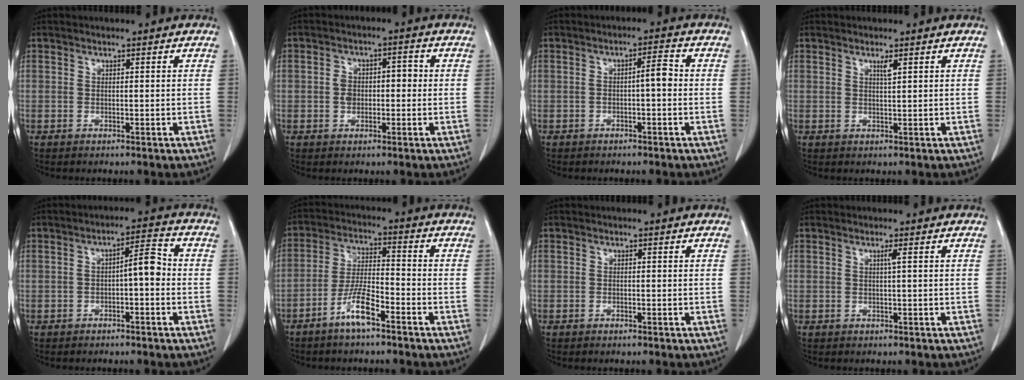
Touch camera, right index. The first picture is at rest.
{"total": 4.3, "force": [-0.3, 3.0, 3.2], "torque": [-0.059, 0.027, -0.005]}
{"total": 3.1, "force": [-0.4, 0.5, 3.0], "torque": [-0.044, 0.010, -0.007]}
{"total": 1.2, "force": [0.7, -0.1, 1.0], "torque": [-0.019, -0.005, 0.013]}
{"total": 4.6, "force": [-0.7, 1.1, 4.4], "torque": [-0.062, 0.020, -0.012]}
{"total": 7.0, "force": [-4.4, 1.0, 5.3], "torque": [-0.110, -0.001, -0.086]}
{"total": 0.0}
{"total": 0.7, "force": [0.2, -0.3, 0.6], "torque": [-0.015, -0.002, 0.006]}